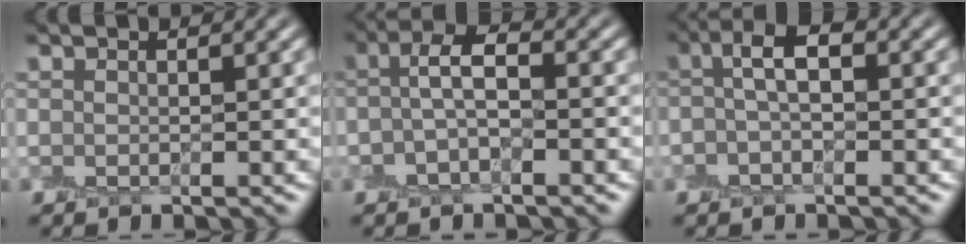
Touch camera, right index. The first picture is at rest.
{"total": 3.5, "force": [-0.2, 1.3, 3.2], "torque": [-0.066, 0.009, -0.010]}
{"total": 3.0, "force": [0.1, 1.2, 2.8], "torque": [-0.055, 0.009, -0.006]}